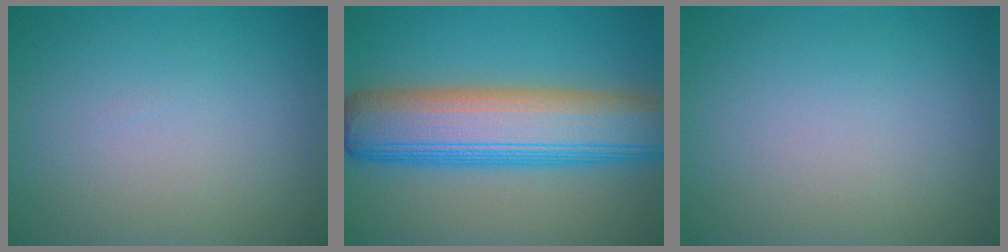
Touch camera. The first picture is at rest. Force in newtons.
{"total": 11.1, "press": 11.1, "slide": 0.6}
{"total": 0.0}